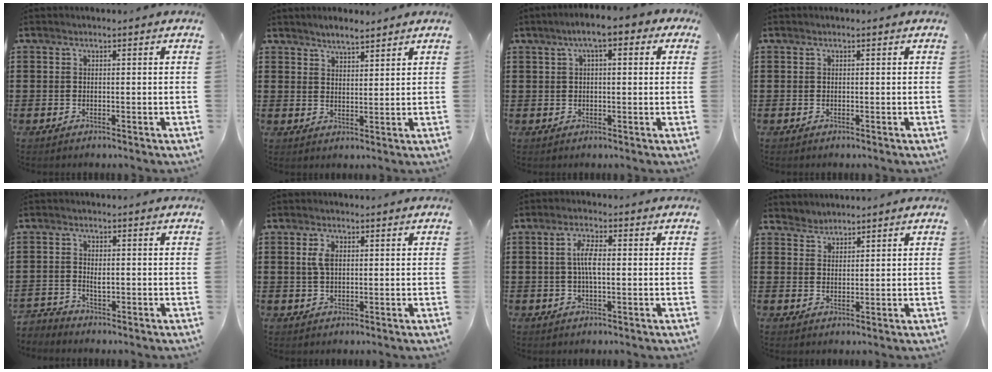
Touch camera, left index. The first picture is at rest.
{"total": 2.7, "force": [2.7, 0.3, 0.2], "torque": [-0.011, -0.002, 0.051]}
{"total": 4.4, "force": [1.3, 1.1, 4.0], "torque": [-0.079, 0.010, 0.018]}
{"total": 0.0}
{"total": 1.5, "force": [-1.0, 0.9, 0.7], "torque": [-0.019, 0.003, -0.022]}
{"total": 3.0, "force": [0.8, 1.5, 2.5], "torque": [-0.056, 0.008, 0.012]}
{"total": 4.4, "force": [0.2, 1.5, 4.1], "torque": [-0.086, 0.001, -0.002]}
{"total": 2.1, "force": [1.9, 0.4, -0.6], "torque": [0.004, -0.001, 0.039]}